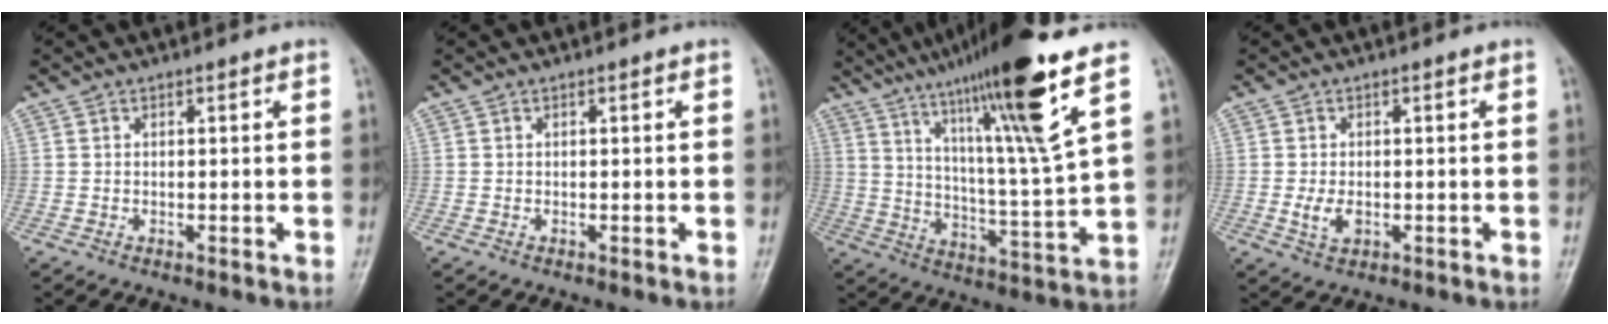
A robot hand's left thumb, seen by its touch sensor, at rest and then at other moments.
{"total": 0.0}
{"total": 20.2, "force": [12.1, 0.6, 16.2], "torque": [-0.255, -0.055, 0.199]}
{"total": 3.2, "force": [-0.5, 1.9, 2.6], "torque": [-0.050, -0.006, -0.008]}